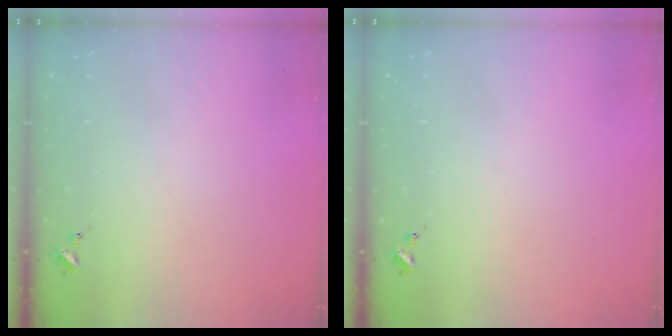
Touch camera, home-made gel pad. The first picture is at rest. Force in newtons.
{"total": 0.0}